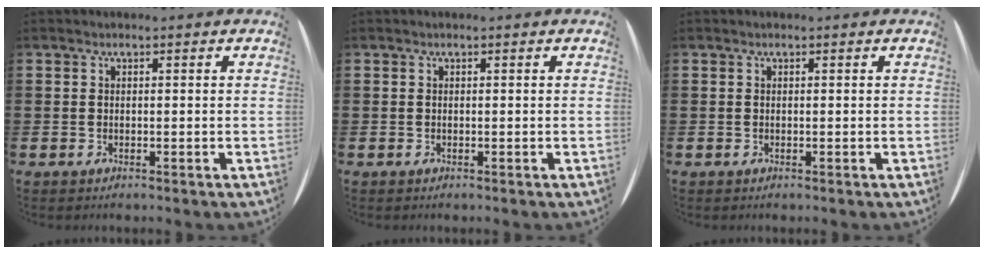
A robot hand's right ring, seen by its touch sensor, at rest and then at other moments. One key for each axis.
{"total": 0.0}
{"total": 0.0}